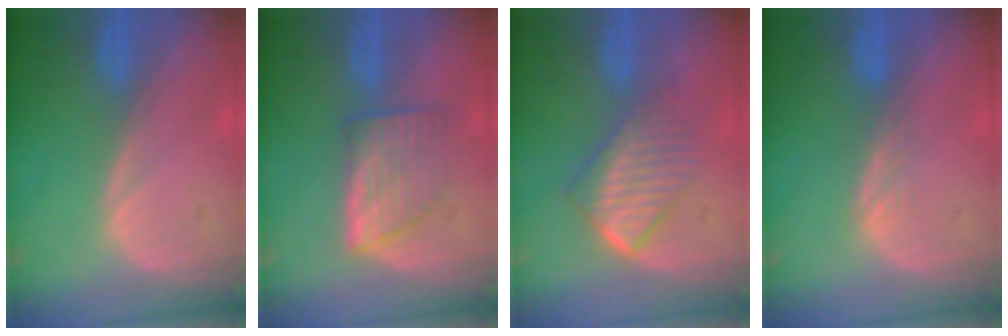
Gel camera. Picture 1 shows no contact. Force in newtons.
{"total": 5.9, "press": 5.7, "slide": 1.4}
{"total": 6.9, "press": 5.9, "slide": 3.5}
{"total": 1.5, "press": 1.5, "slide": 0.3}